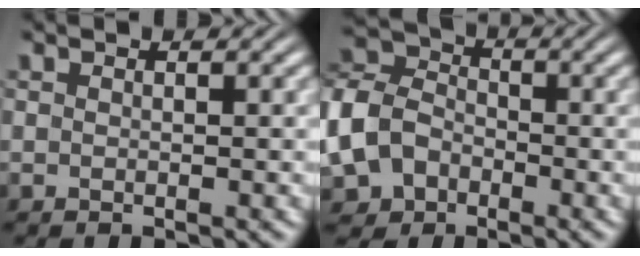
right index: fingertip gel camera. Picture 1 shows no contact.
{"total": 11.8, "force": [-2.8, 10.7, 4.2], "torque": [-0.129, -0.043, -0.049]}